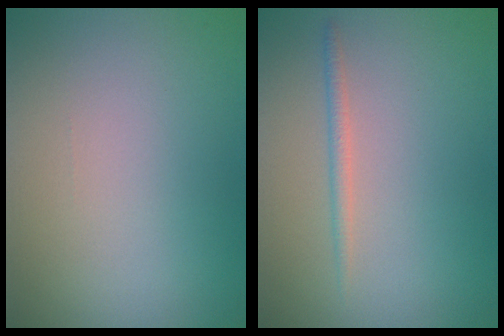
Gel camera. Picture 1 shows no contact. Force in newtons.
{"total": 1.1, "press": 1.1, "slide": 0.0}